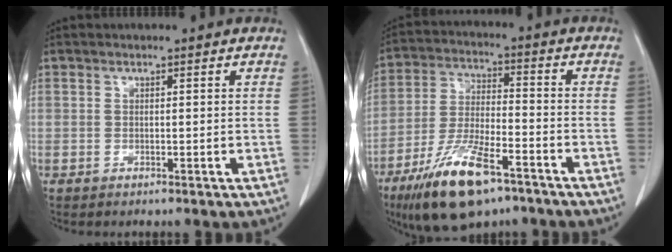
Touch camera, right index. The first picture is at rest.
{"total": 14.5, "force": [-9.1, 4.0, 10.6], "torque": [-0.211, -0.022, -0.157]}